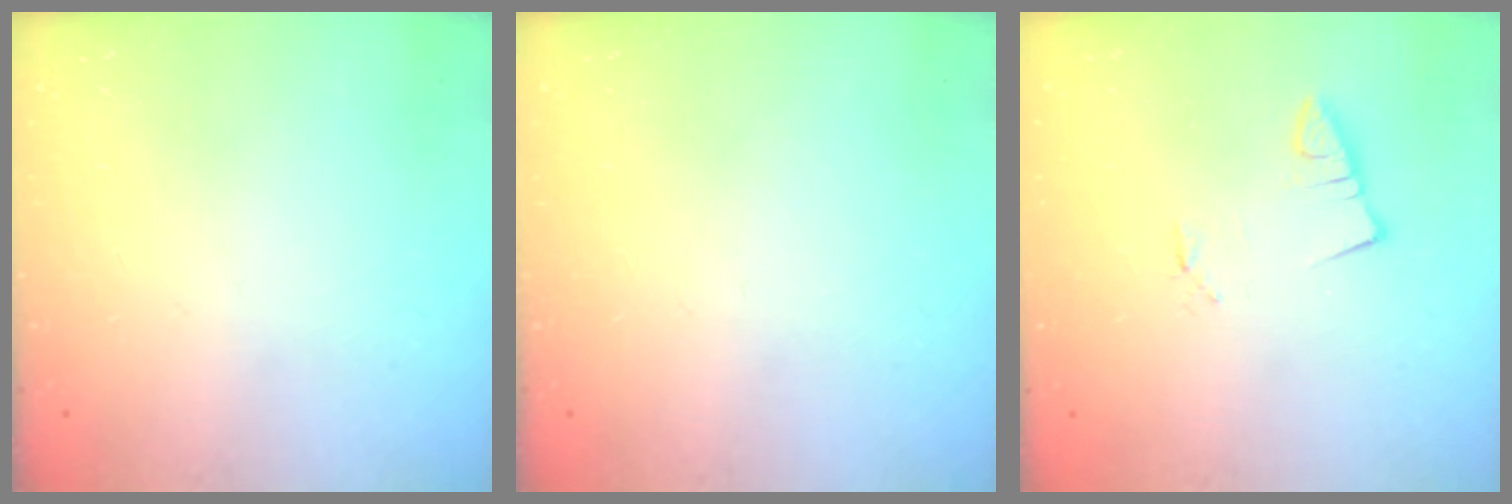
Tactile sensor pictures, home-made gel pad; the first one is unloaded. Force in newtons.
{"total": 0.0}
{"total": 1.3, "press": 1.3, "slide": 0.1}